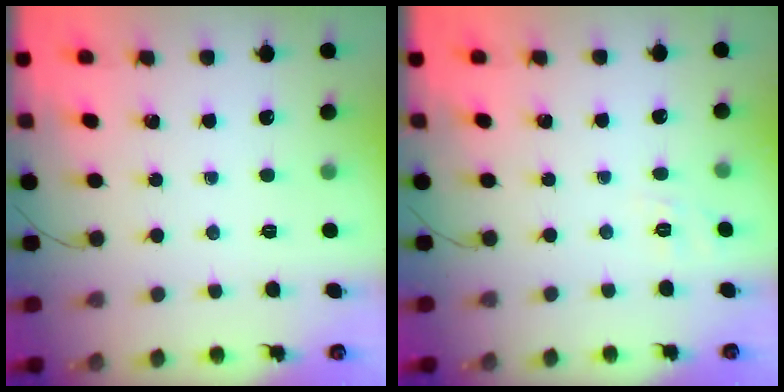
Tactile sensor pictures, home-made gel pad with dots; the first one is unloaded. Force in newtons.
{"total": 2.9, "press": 2.4, "slide": 1.7}